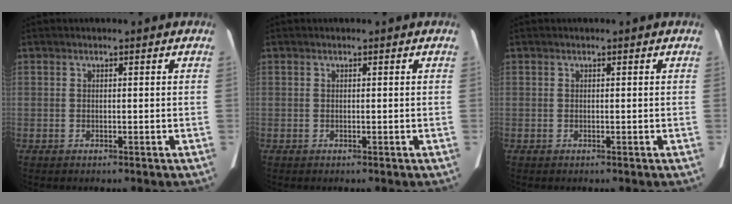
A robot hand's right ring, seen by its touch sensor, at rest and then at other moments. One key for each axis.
{"total": 0.0}
{"total": 0.0}